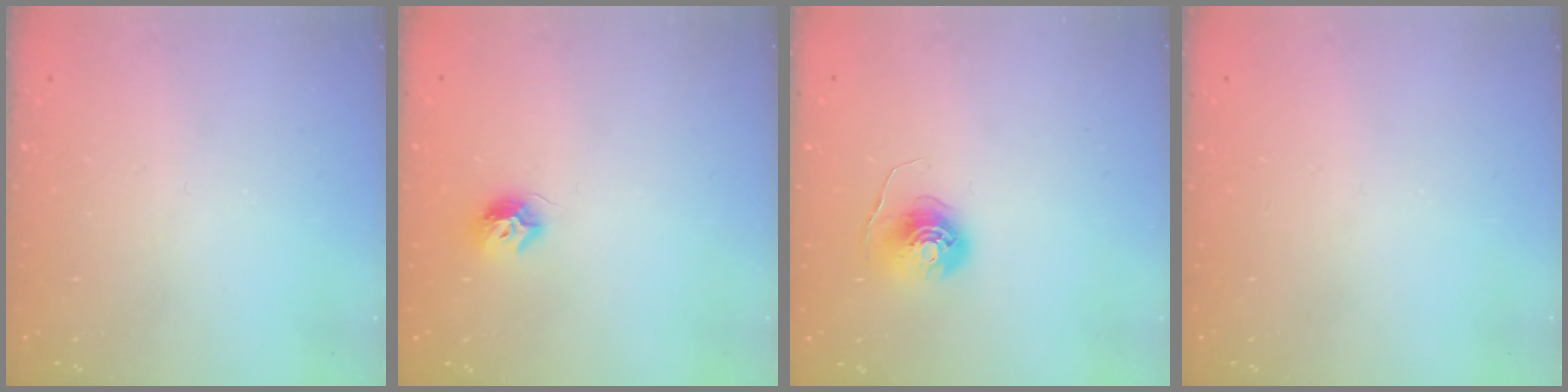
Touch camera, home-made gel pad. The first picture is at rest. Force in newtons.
{"total": 7.6, "press": 7.6, "slide": 0.2}
{"total": 6.7, "press": 6.7, "slide": 0.3}
{"total": 0.0}